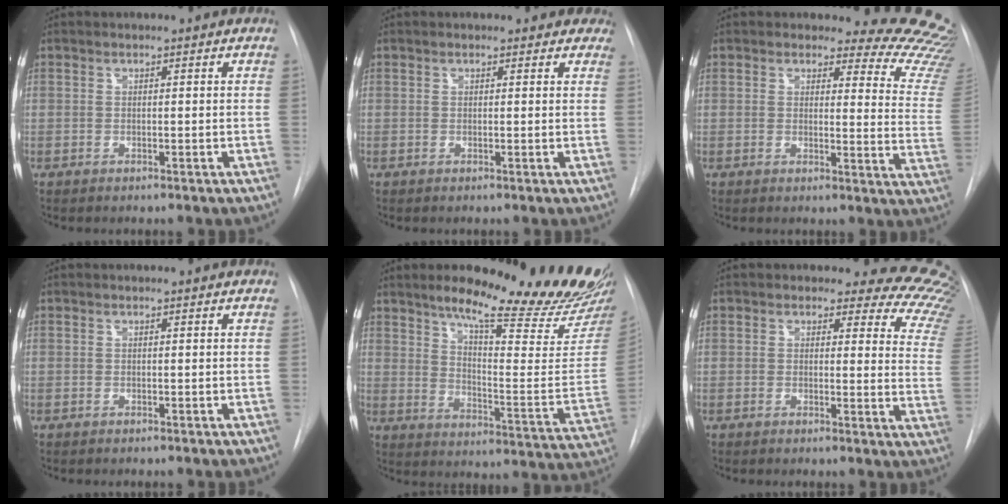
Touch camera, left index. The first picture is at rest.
{"total": 3.8, "force": [3.3, 1.9, 0.3], "torque": [0.018, -0.003, 0.017]}
{"total": 15.2, "force": [14.6, 3.3, 2.5], "torque": [0.010, -0.132, 0.117]}
{"total": 0.0}
{"total": 23.3, "force": [20.1, 0.9, 11.8], "torque": [-0.167, -0.102, 0.260]}
{"total": 13.7, "force": [12.8, 4.4, 2.1], "torque": [0.026, -0.102, 0.086]}